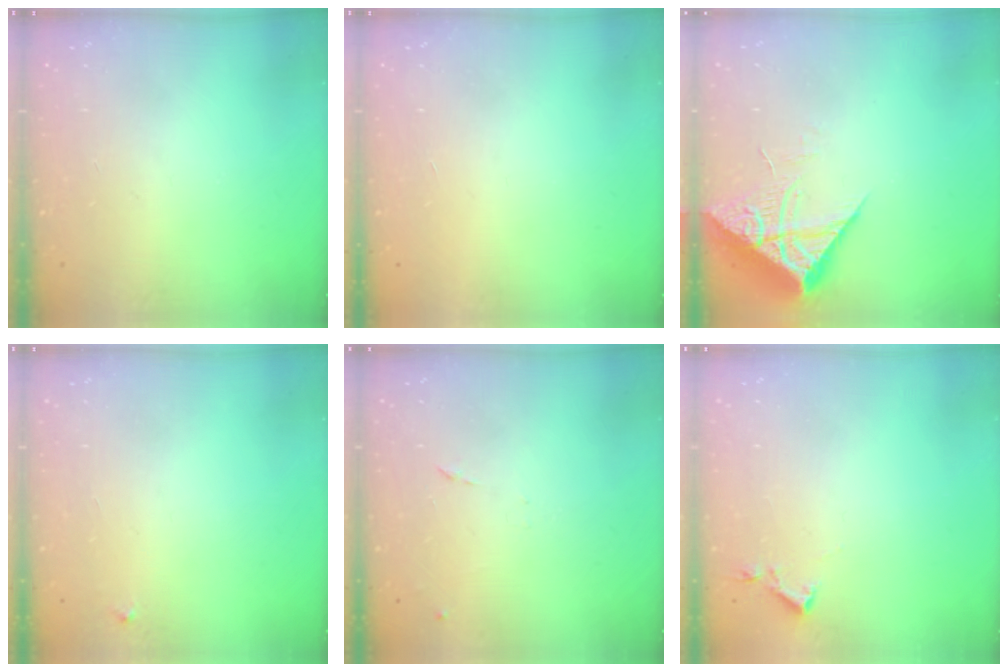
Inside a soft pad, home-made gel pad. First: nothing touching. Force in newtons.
{"total": 1.7, "press": 1.7, "slide": 0.1}
{"total": 7.7, "press": 7.6, "slide": 0.8}
{"total": 2.3, "press": 2.3, "slide": 0.2}
{"total": 6.6, "press": 6.6, "slide": 0.4}
{"total": 2.9, "press": 2.9, "slide": 0.5}